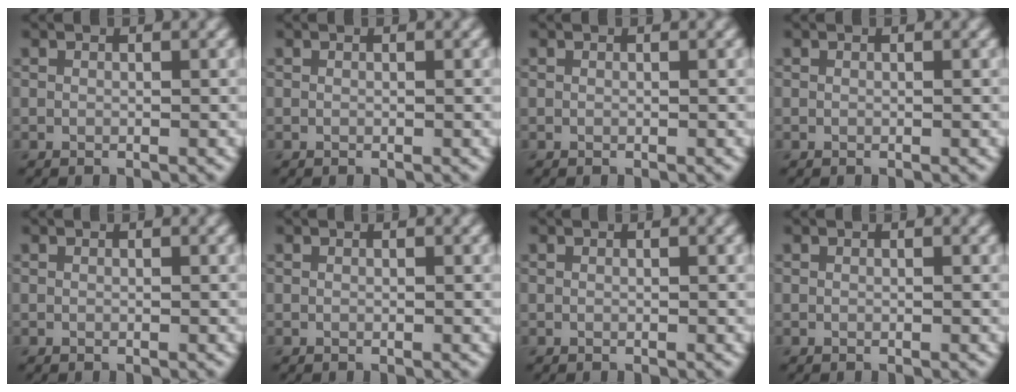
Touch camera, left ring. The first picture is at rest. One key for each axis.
{"total": 0.0}
{"total": 0.0}
{"total": 0.0}
{"total": 0.0}
{"total": 0.0}
{"total": 0.0}
{"total": 0.0}